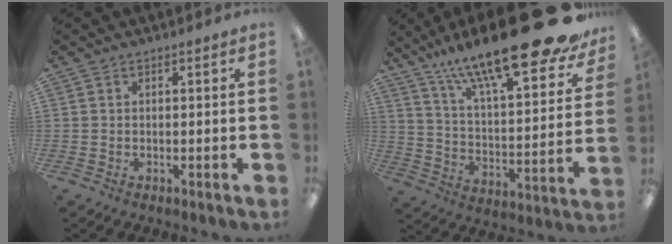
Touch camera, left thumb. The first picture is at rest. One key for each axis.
{"total": 25.4, "fx": 19.0, "fy": 6.1, "fz": 15.7, "tx": -0.242, "ty": -0.125, "tz": 0.306}